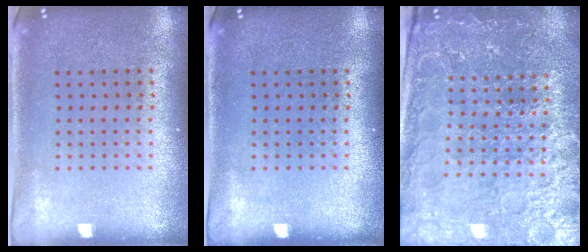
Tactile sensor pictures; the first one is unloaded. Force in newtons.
{"total": 0.0}
{"total": 4.7, "press": 4.4, "slide": 1.7}